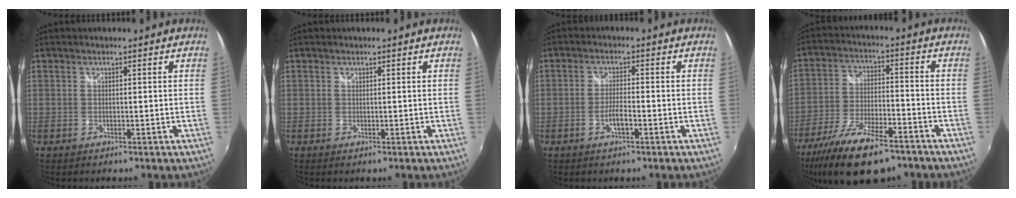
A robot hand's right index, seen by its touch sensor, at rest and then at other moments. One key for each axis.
{"total": 0.0}
{"total": 3.2, "fx": -1.6, "fy": 0.6, "fz": 2.7, "tx": -0.060, "ty": 0.001, "tz": -0.032}
{"total": 17.5, "fx": -12.4, "fy": 6.2, "fz": 10.7, "tx": -0.219, "ty": -0.035, "tz": -0.211}